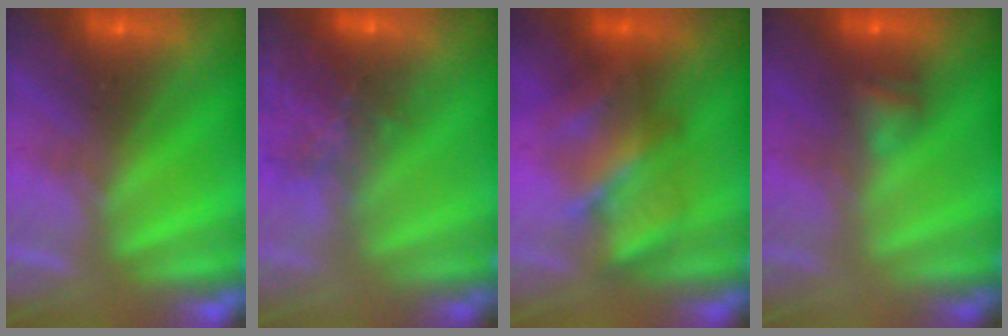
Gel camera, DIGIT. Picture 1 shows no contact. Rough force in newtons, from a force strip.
{"total": 7.9}
{"total": 4.5}
{"total": 2.4}